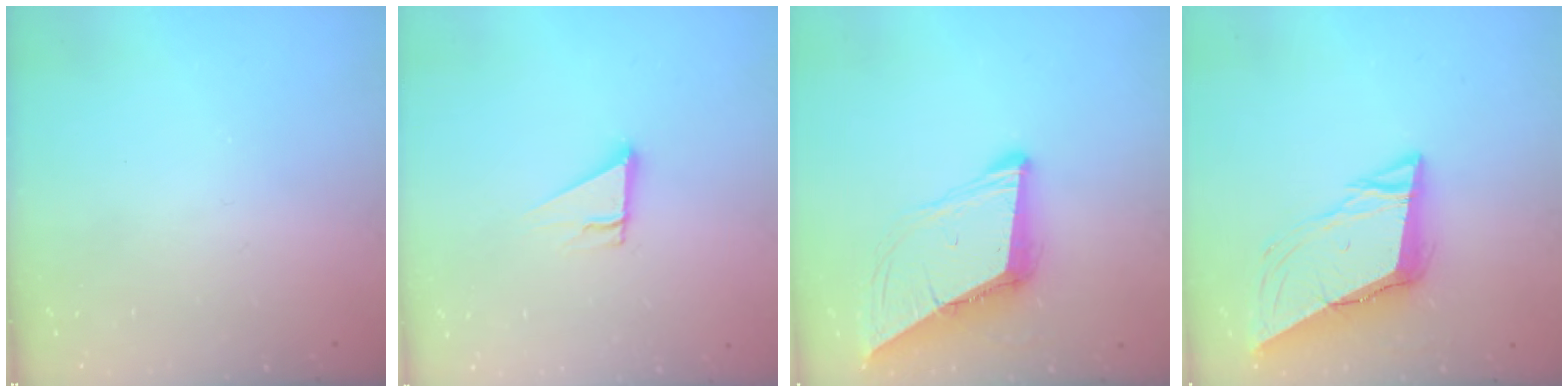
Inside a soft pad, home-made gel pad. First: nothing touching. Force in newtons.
{"total": 3.1, "press": 3.1, "slide": 0.1}
{"total": 9.1, "press": 9.1, "slide": 0.4}
{"total": 10.3, "press": 9.9, "slide": 2.9}